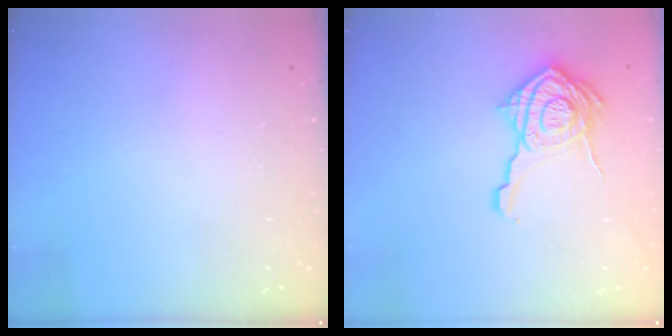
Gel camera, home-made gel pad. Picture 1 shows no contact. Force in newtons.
{"total": 17.3, "press": 17.3, "slide": 0.6}